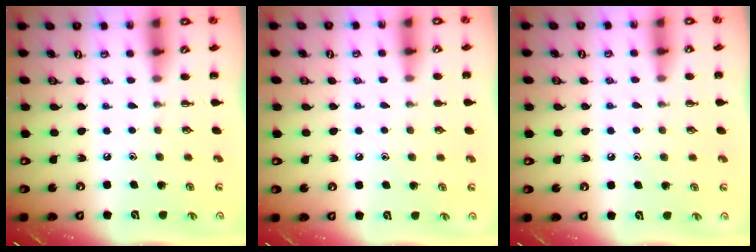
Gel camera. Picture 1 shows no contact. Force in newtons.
{"total": 6.2, "press": 5.9, "slide": 1.9}
{"total": 6.7, "press": 6.4, "slide": 2.1}